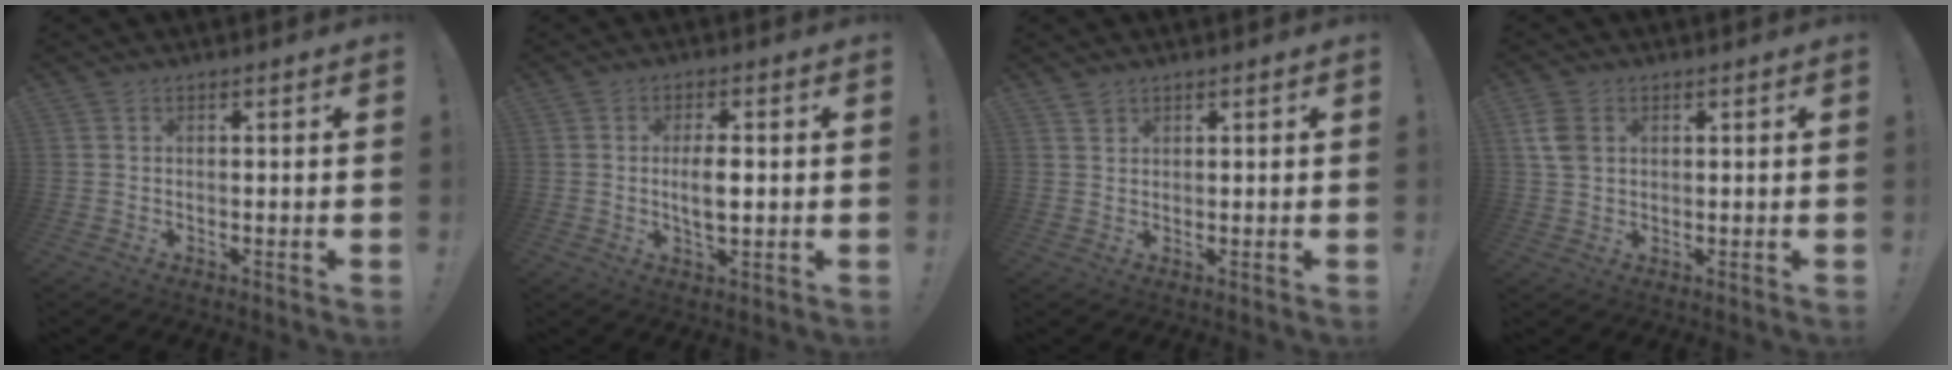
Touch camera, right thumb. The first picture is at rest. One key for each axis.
{"total": 5.6, "fx": -0.1, "fy": 2.3, "fz": 5.1, "tx": -0.092, "ty": -0.003, "tz": -0.009}
{"total": 1.6, "fx": 1.3, "fy": 0.8, "fz": 0.4, "tx": 0.006, "ty": -0.010, "tz": 0.023}
{"total": 6.2, "fx": 1.9, "fy": 4.3, "fz": 4.1, "tx": -0.086, "ty": 0.000, "tz": 0.039}